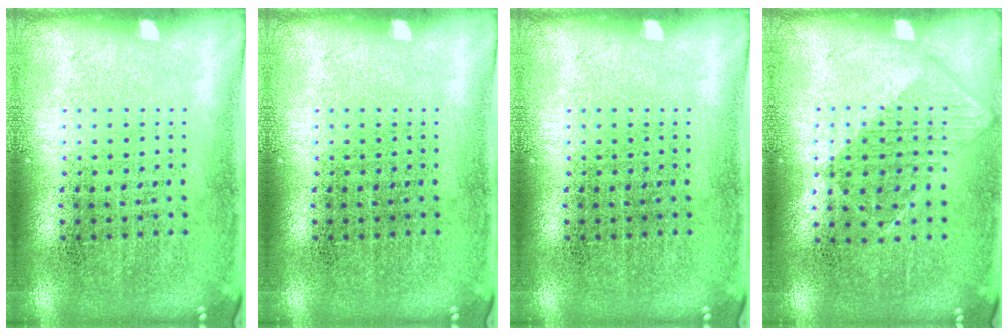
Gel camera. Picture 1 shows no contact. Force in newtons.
{"total": 0.0}
{"total": 0.0}
{"total": 0.9, "press": 0.7, "slide": 0.4}